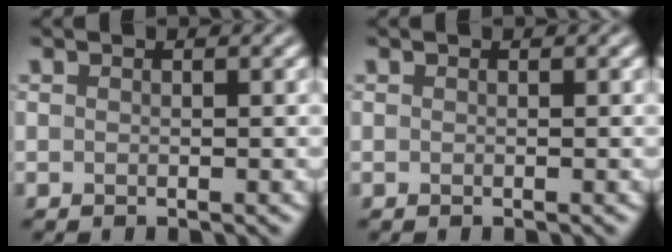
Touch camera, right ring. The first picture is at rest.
{"total": 0.0}